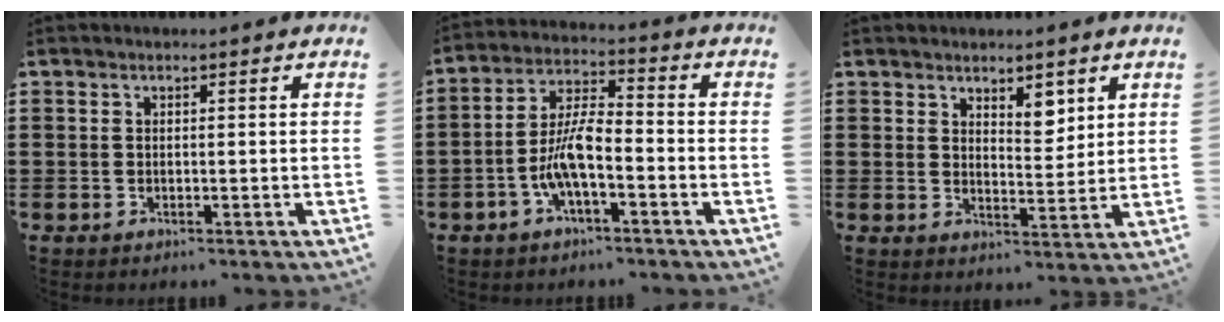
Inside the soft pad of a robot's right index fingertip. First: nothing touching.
{"total": 7.3, "force": [-2.9, 2.3, 6.3], "torque": [-0.149, -0.006, -0.061]}
{"total": 4.4, "force": [3.1, 2.2, 2.2], "torque": [-0.035, -0.004, 0.053]}